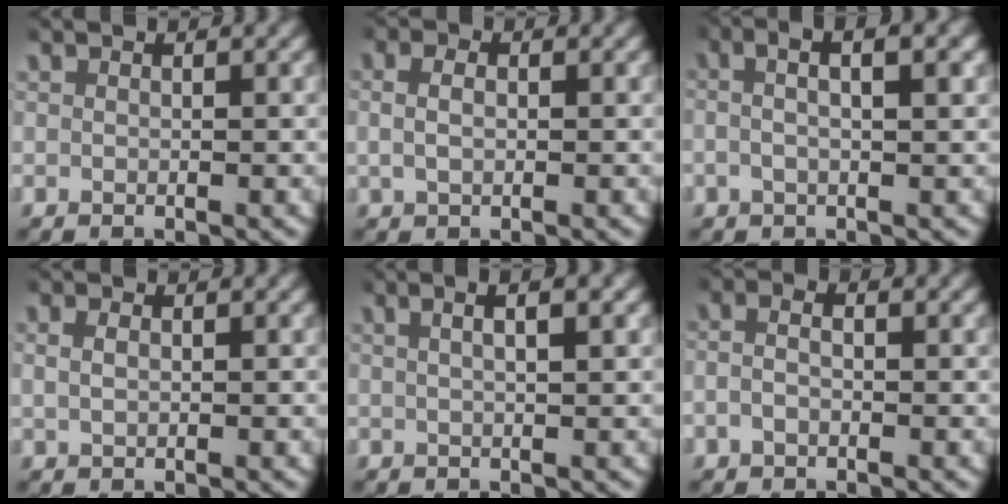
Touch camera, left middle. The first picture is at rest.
{"total": 2.0, "force": [0.1, 1.3, 1.5], "torque": [-0.037, 0.002, 0.003]}
{"total": 3.6, "force": [0.9, 1.0, 3.4], "torque": [-0.057, 0.017, 0.008]}
{"total": 1.2, "force": [0.3, 0.8, 0.8], "torque": [-0.020, 0.001, 0.006]}
{"total": 2.5, "force": [1.1, 0.5, 2.2], "torque": [-0.032, 0.015, 0.014]}
{"total": 1.9, "force": [-0.6, 1.1, 1.4], "torque": [-0.030, 0.000, -0.011]}